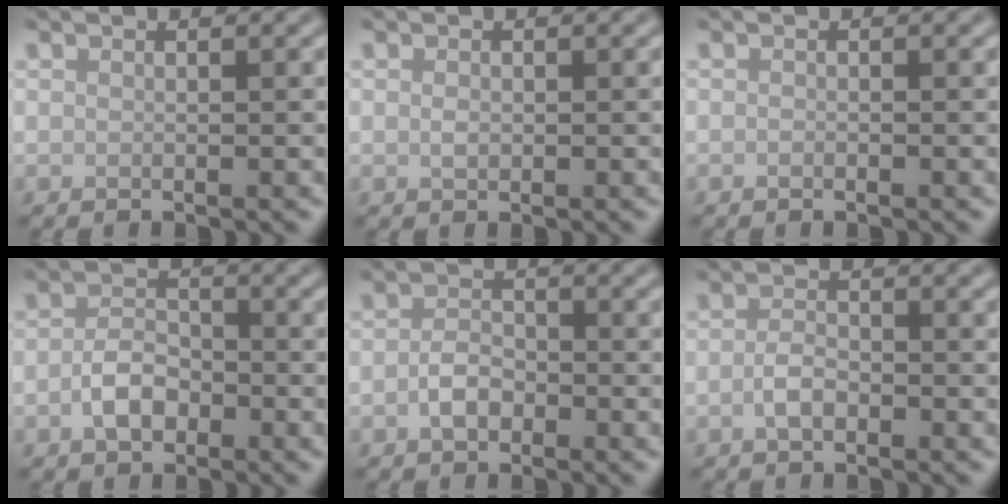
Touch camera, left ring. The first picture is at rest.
{"total": 0.7, "force": [0.0, 0.5, 0.5], "torque": [-0.011, -0.002, 0.001]}
{"total": 0.0}
{"total": 2.9, "force": [-1.1, 1.8, 1.9], "torque": [-0.038, 0.005, -0.026]}
{"total": 2.1, "force": [-0.9, 1.3, 1.4], "torque": [-0.028, 0.004, -0.021]}
{"total": 1.8, "force": [-0.7, 0.9, 1.4], "torque": [-0.028, 0.002, -0.018]}